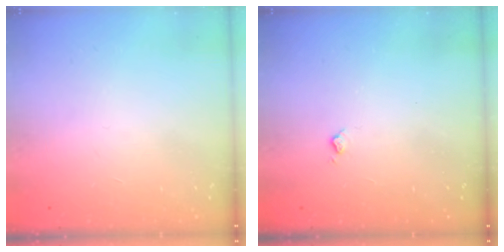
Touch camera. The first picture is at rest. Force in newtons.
{"total": 3.4, "press": 3.4, "slide": 0.6}